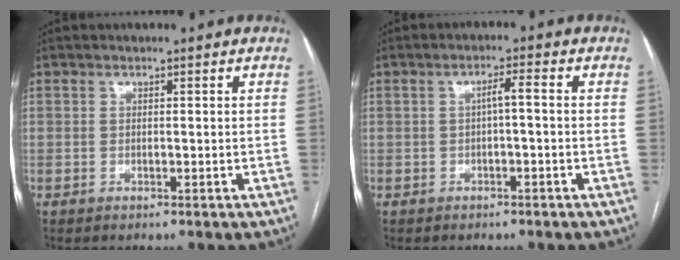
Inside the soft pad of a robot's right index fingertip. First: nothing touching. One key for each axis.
{"total": 2.2, "fx": -0.2, "fy": 0.2, "fz": 2.2, "tx": -0.038, "ty": 0.008, "tz": -0.002}